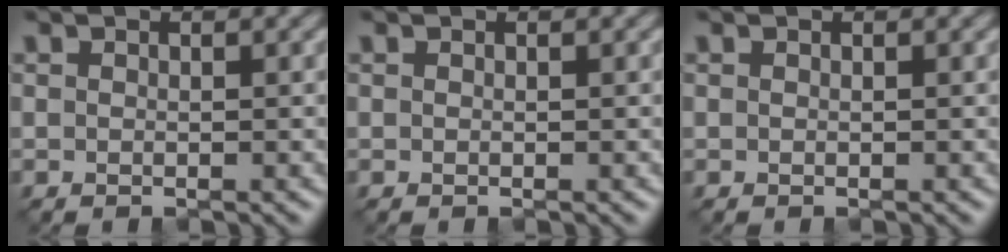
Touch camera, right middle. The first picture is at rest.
{"total": 0.0}
{"total": 0.0}